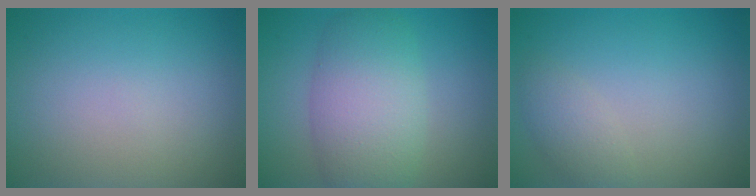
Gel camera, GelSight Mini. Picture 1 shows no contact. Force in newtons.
{"total": 6.7, "press": 6.7, "slide": 0.6}
{"total": 1.9, "press": 1.9, "slide": 0.2}